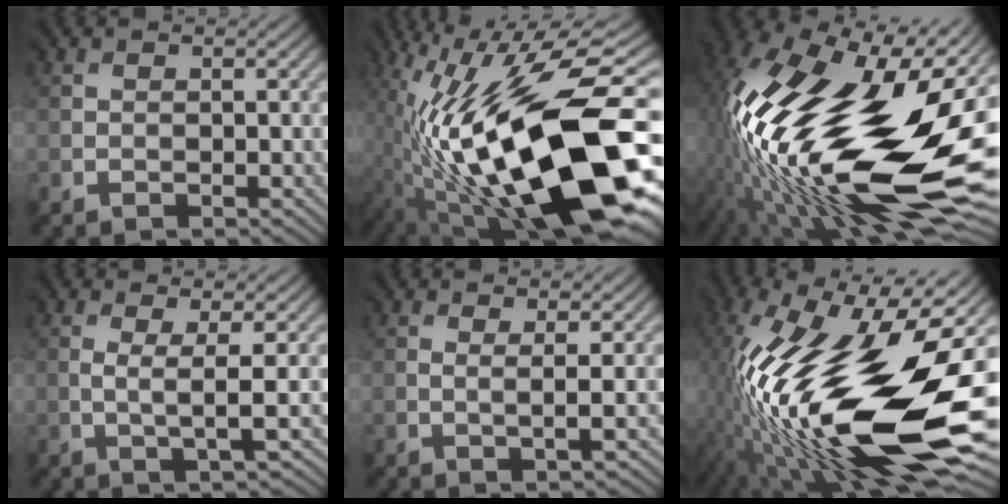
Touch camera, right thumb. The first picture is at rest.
{"total": 20.9, "force": [-4.8, 7.5, 18.8], "torque": [-0.350, 0.000, -0.088]}
{"total": 22.7, "force": [-0.3, 10.5, 20.2], "torque": [-0.388, -0.020, -0.015]}
{"total": 3.0, "force": [0.1, 0.4, 3.0], "torque": [-0.053, 0.003, -0.001]}
{"total": 1.6, "force": [0.1, 0.1, 1.6], "torque": [-0.028, 0.003, -0.002]}
{"total": 22.1, "force": [-2.4, 9.4, 19.9], "torque": [-0.395, -0.017, -0.052]}